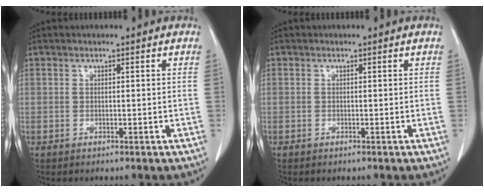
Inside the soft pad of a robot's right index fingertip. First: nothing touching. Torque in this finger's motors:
{"motor_torque": [0.05, 0.03, 0.00, -0.01]}